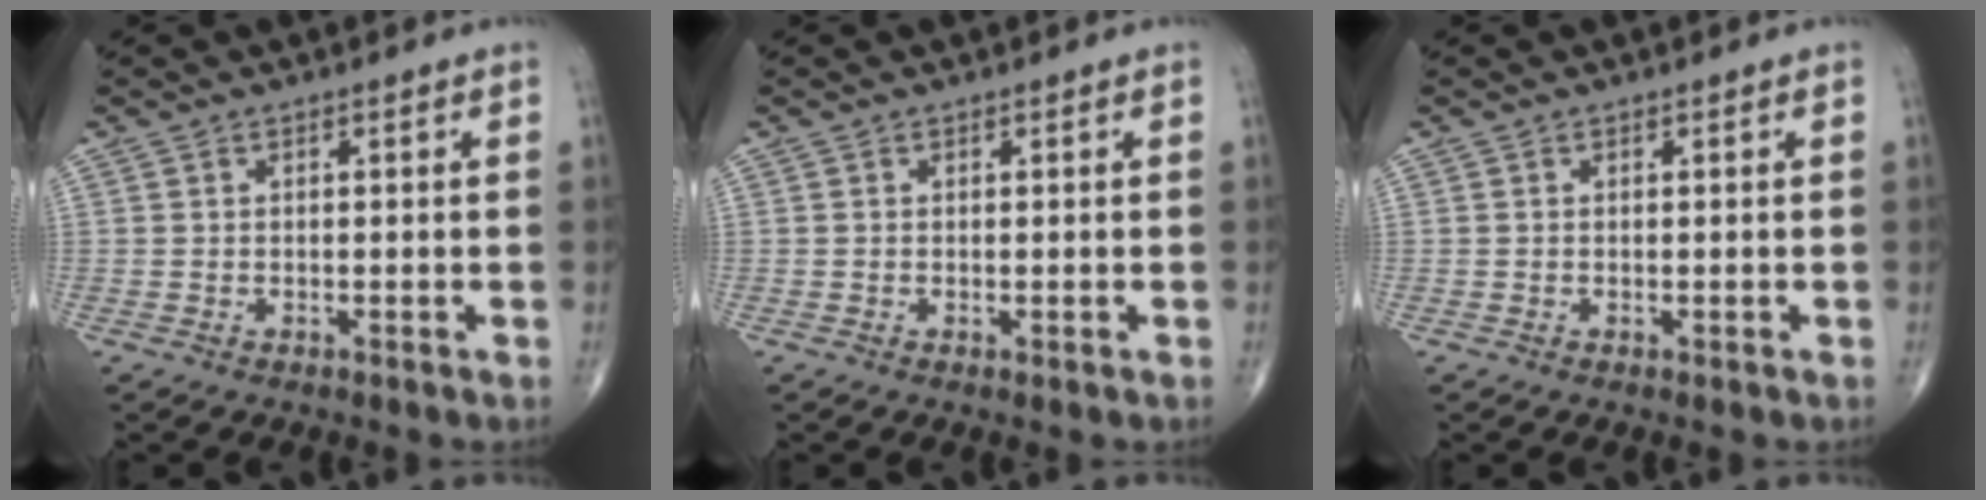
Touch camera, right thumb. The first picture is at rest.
{"total": 0.0}
{"total": 0.0}